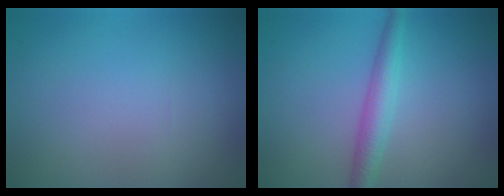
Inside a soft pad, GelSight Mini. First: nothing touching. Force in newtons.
{"total": 2.7, "press": 2.7, "slide": 0.0}